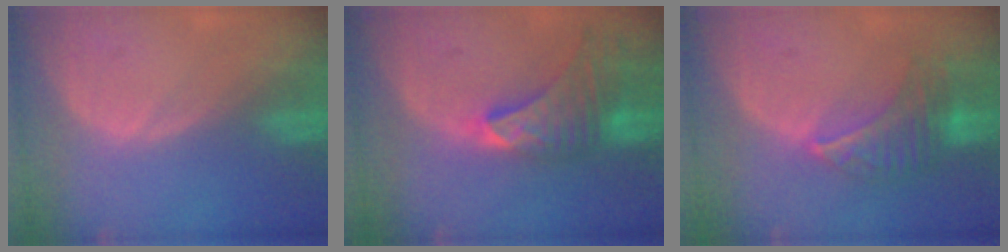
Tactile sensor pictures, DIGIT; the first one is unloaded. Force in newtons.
{"total": 9.4, "press": 8.4, "slide": 4.3}
{"total": 6.7, "press": 6.5, "slide": 1.7}